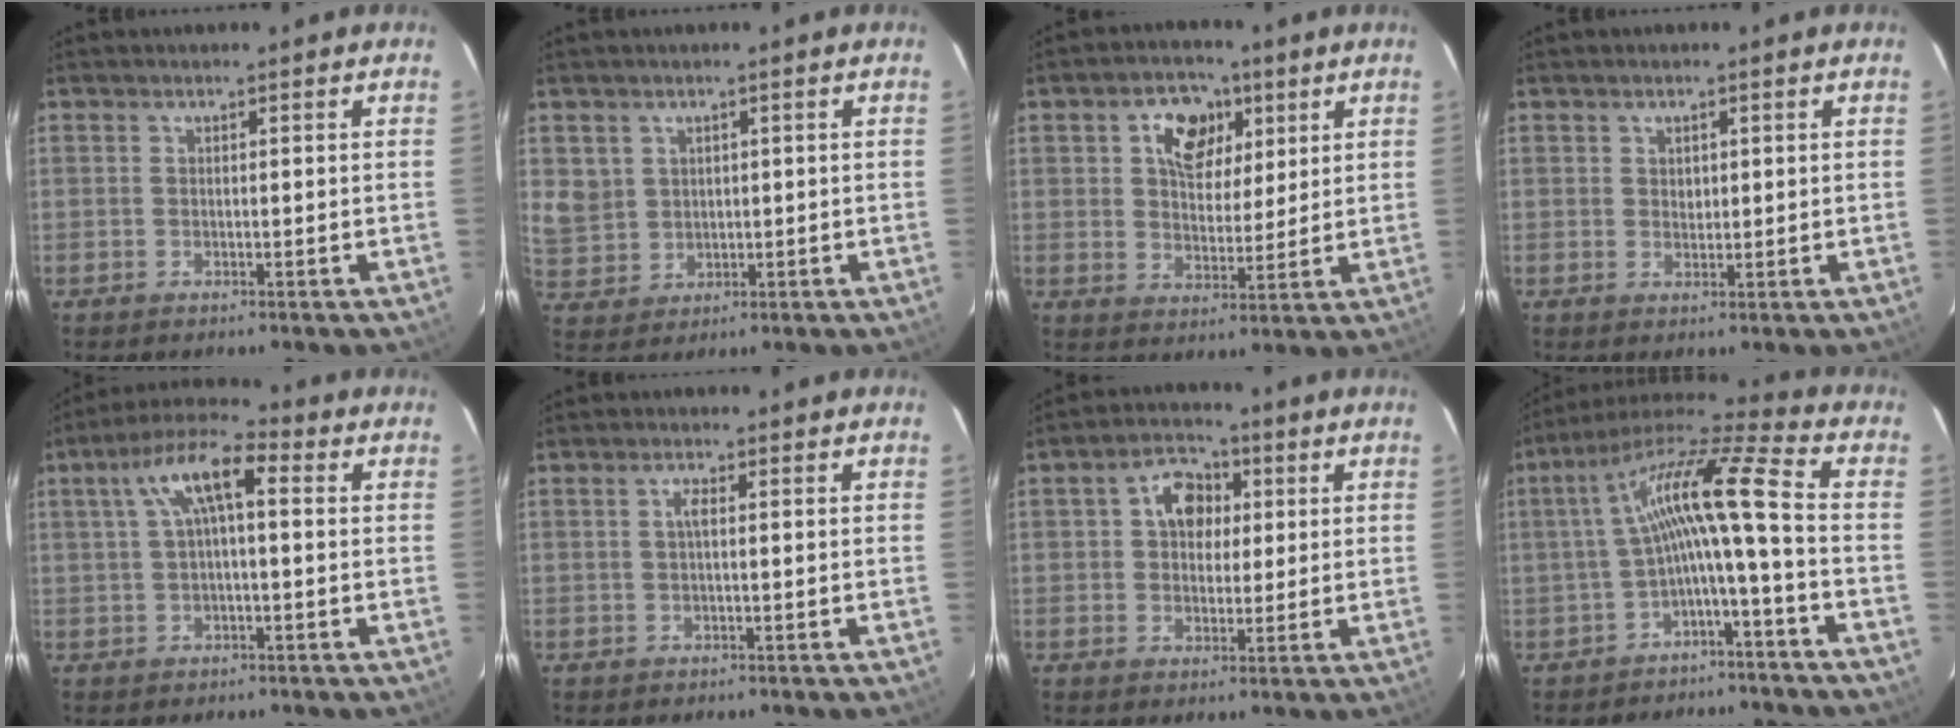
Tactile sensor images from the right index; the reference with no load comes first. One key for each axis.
{"total": 5.9, "fx": 1.8, "fy": 5.5, "fz": 1.5, "tx": -0.028, "ty": 0.005, "tz": 0.051}
{"total": 9.1, "fx": 3.8, "fy": 6.3, "fz": 5.4, "tx": -0.094, "ty": 0.016, "tz": 0.063}
{"total": 1.5, "fx": 0.6, "fy": 1.3, "fz": 0.4, "tx": -0.005, "ty": 0.004, "tz": 0.010}
{"total": 8.7, "fx": 1.8, "fy": 2.9, "fz": 7.9, "tx": -0.152, "ty": 0.030, "tz": 0.031}
{"total": 1.4, "fx": 0.0, "fy": 0.2, "fz": 1.4, "tx": -0.028, "ty": 0.005, "tz": -0.001}
{"total": 6.8, "fx": 1.4, "fy": 5.4, "fz": 4.0, "tx": -0.065, "ty": 0.022, "tz": 0.024}
{"total": 12.4, "fx": -2.1, "fy": 0.5, "fz": 12.2, "tx": -0.237, "ty": 0.020, "tz": -0.042}